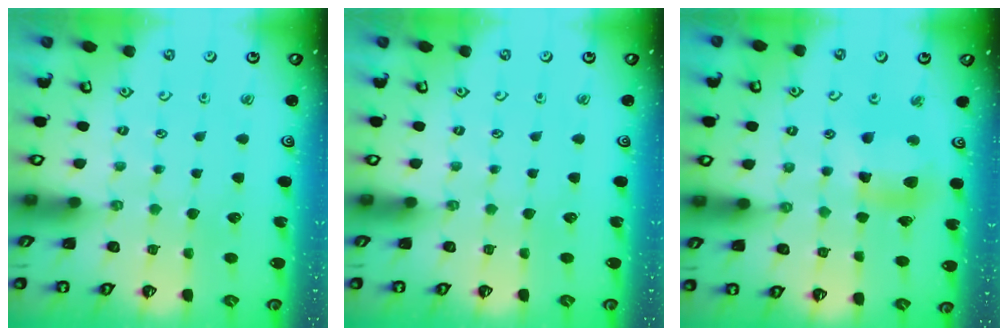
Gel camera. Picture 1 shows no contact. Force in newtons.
{"total": 0.0}
{"total": 11.1, "press": 10.9, "slide": 2.3}